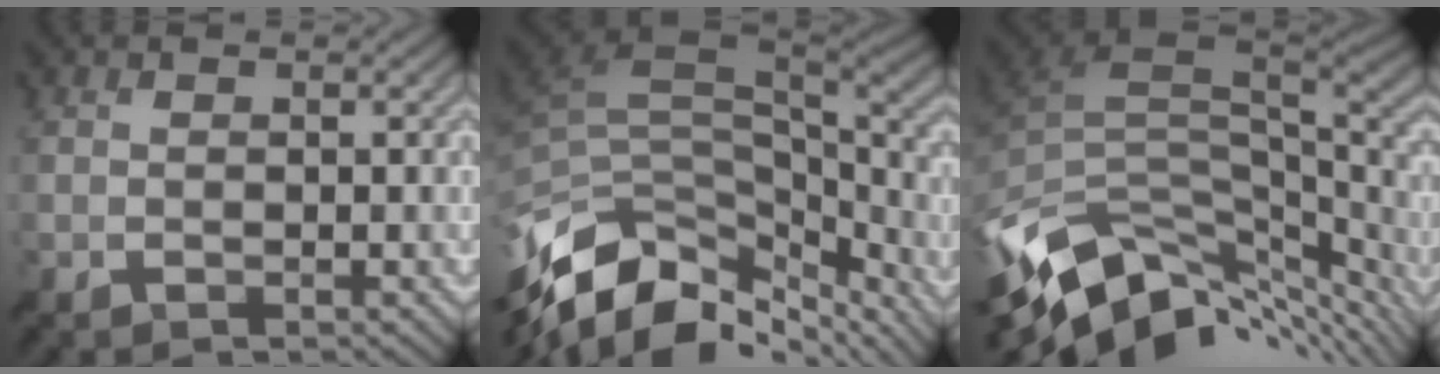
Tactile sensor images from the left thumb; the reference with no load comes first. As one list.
[{"total": 15.4, "force": [-8.0, 8.9, 9.7], "torque": [-0.248, -0.027, -0.132]}, {"total": 12.9, "force": [-4.3, 7.2, 9.8], "torque": [-0.210, -0.023, -0.067]}]